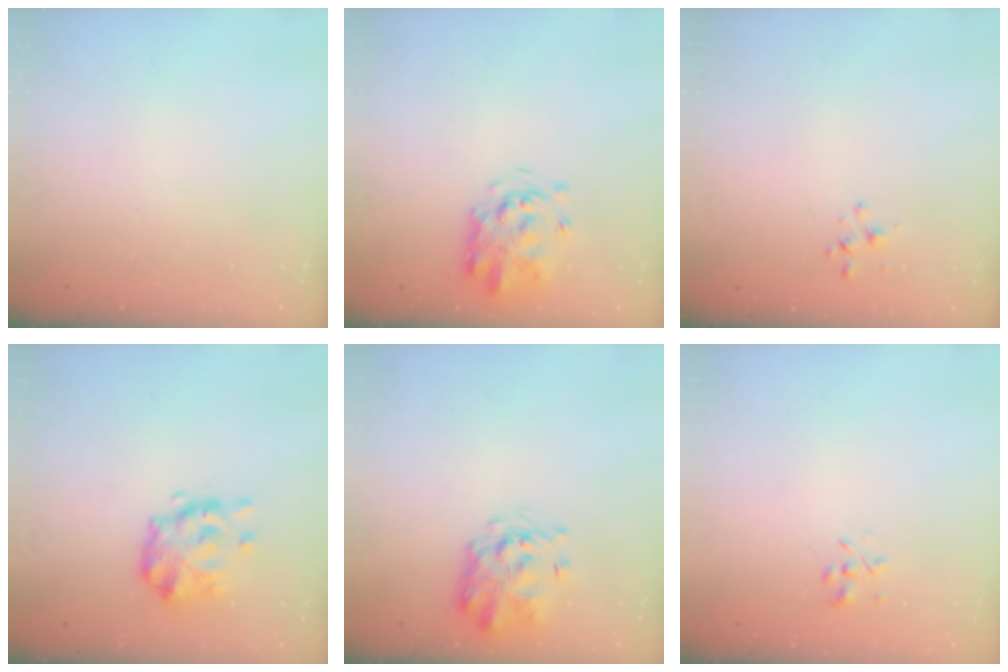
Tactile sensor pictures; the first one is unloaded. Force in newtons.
{"total": 3.6, "press": 3.5, "slide": 1.0}
{"total": 1.8, "press": 1.7, "slide": 0.4}
{"total": 6.0, "press": 6.0, "slide": 0.4}
{"total": 3.1, "press": 2.9, "slide": 1.0}
{"total": 2.6, "press": 2.4, "slide": 1.0}